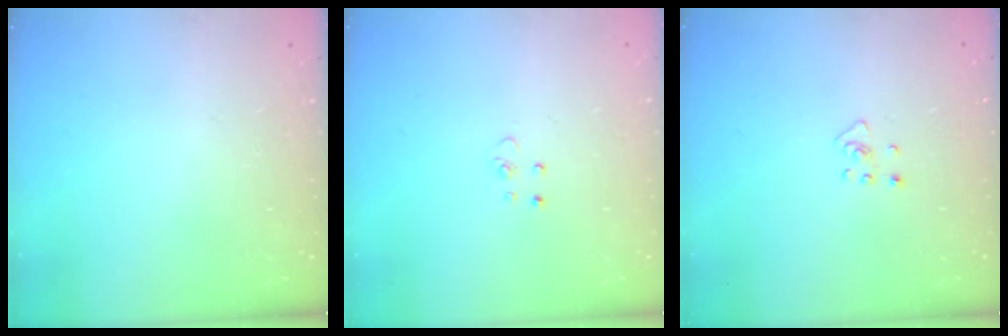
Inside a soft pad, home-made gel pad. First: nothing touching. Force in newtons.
{"total": 3.4, "press": 3.4, "slide": 0.3}
{"total": 3.6, "press": 3.6, "slide": 0.2}